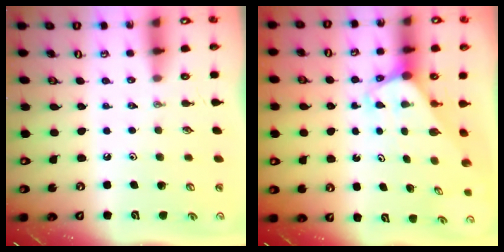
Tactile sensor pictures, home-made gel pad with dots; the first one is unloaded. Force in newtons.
{"total": 2.0, "press": 2.0, "slide": 0.2}